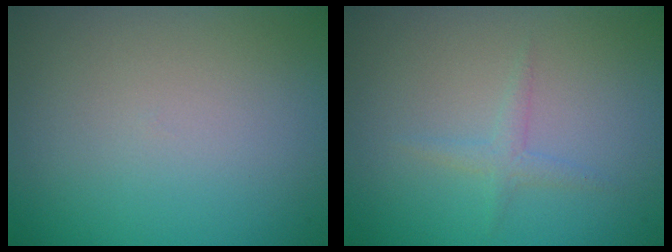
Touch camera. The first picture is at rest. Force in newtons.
{"total": 1.2, "press": 1.2, "slide": 0.1}